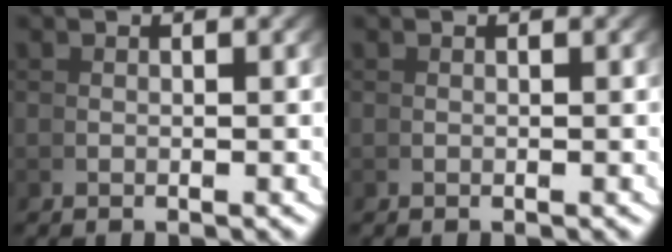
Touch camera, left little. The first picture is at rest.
{"total": 0.0}